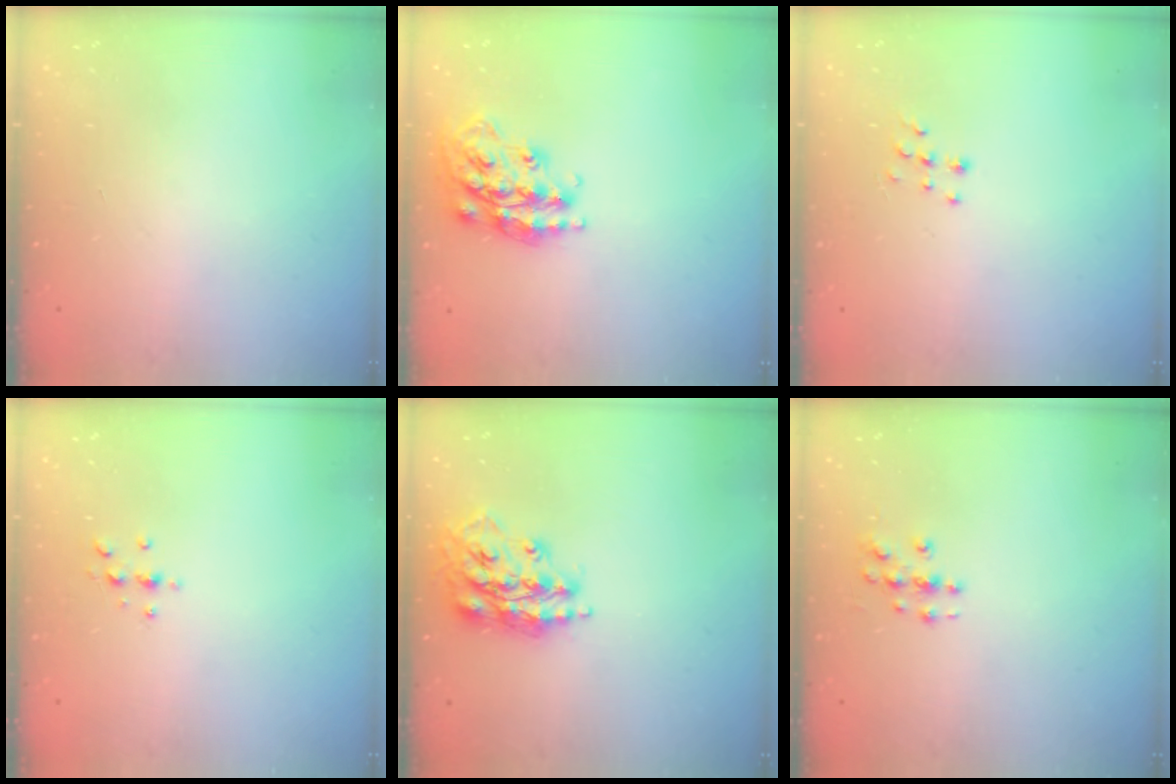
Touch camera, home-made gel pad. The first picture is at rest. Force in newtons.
{"total": 18.0, "press": 17.9, "slide": 1.1}
{"total": 5.2, "press": 5.2, "slide": 0.3}
{"total": 3.1, "press": 3.1, "slide": 0.5}
{"total": 16.1, "press": 16.0, "slide": 1.6}
{"total": 3.4, "press": 3.4, "slide": 0.2}